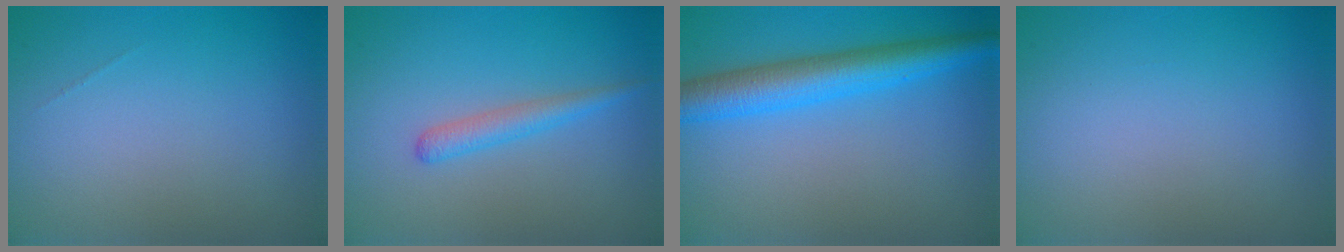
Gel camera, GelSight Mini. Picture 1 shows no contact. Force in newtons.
{"total": 1.9, "press": 1.9, "slide": 0.0}
{"total": 5.9, "press": 5.9, "slide": 0.1}
{"total": 0.0}